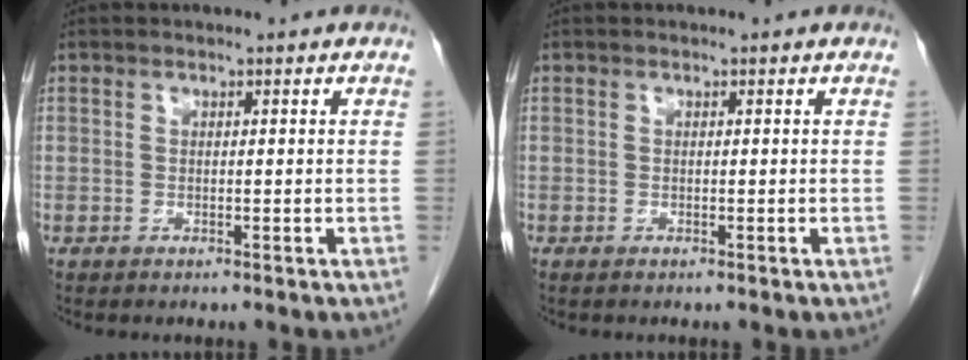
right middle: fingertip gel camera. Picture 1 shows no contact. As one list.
[{"total": 0.0}]